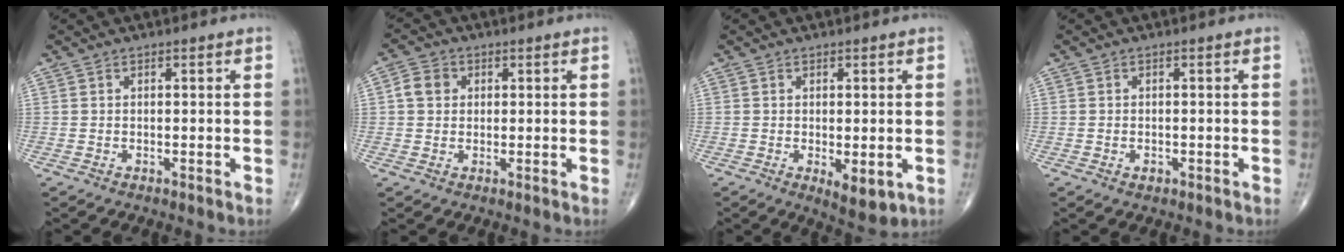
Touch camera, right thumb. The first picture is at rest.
{"total": 4.0, "force": [0.7, 3.5, 1.9], "torque": [-0.025, 0.007, 0.007]}
{"total": 5.1, "force": [-1.2, 2.2, 4.5], "torque": [-0.055, -0.014, -0.008]}
{"total": 1.0, "force": [-0.4, 0.7, 0.6], "torque": [-0.004, 0.002, -0.005]}